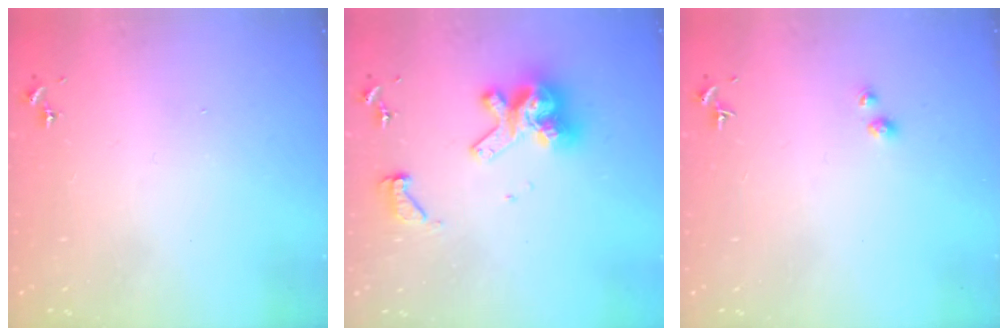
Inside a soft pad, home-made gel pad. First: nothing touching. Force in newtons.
{"total": 14.1, "press": 14.0, "slide": 1.6}
{"total": 2.7, "press": 2.7, "slide": 0.2}